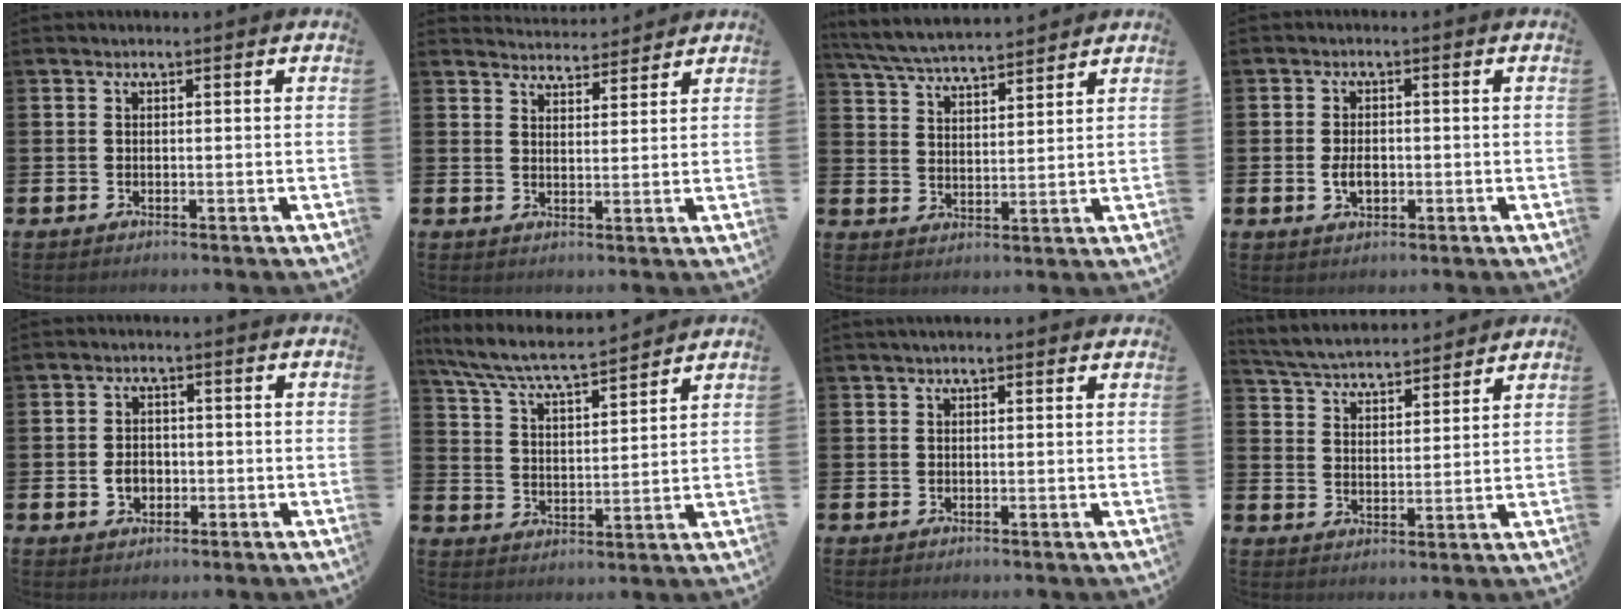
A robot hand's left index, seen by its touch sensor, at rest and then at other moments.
{"total": 4.0, "force": [3.9, 0.5, -0.4], "torque": [0.001, -0.024, 0.072]}
{"total": 6.2, "force": [6.1, 0.4, 1.0], "torque": [-0.044, -0.033, 0.109]}
{"total": 2.7, "force": [-0.4, 1.7, 2.1], "torque": [-0.030, 0.000, -0.010]}
{"total": 3.0, "force": [-0.7, 2.4, 1.7], "torque": [-0.026, 0.001, -0.019]}
{"total": 6.9, "force": [6.6, 0.3, 2.2], "torque": [-0.070, -0.043, 0.114]}
{"total": 1.0, "force": [0.9, 0.2, 0.5], "torque": [0.002, -0.001, 0.012]}
{"total": 5.1, "force": [5.1, 0.7, 0.5], "torque": [-0.032, -0.034, 0.089]}